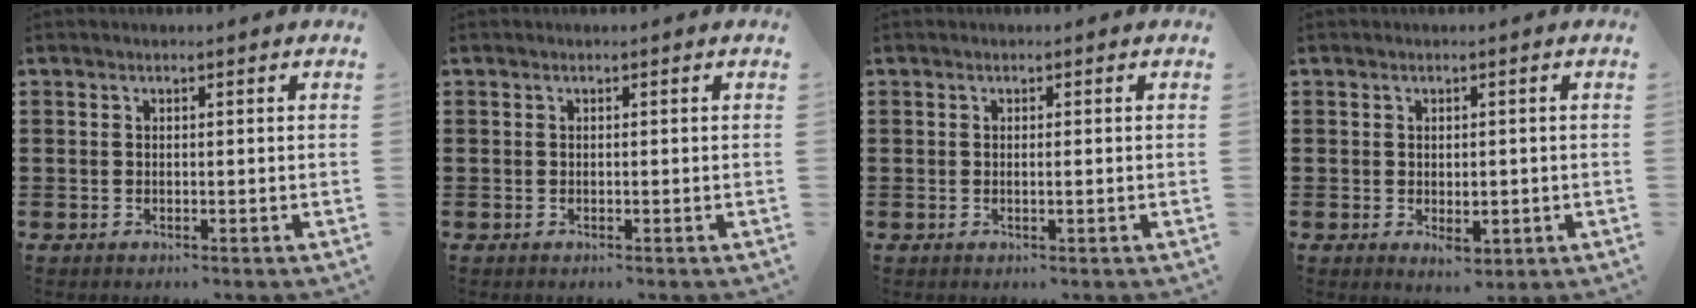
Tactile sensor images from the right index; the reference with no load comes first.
{"total": 0.0}
{"total": 0.7, "force": [-0.1, 0.1, 0.7], "torque": [-0.012, -0.002, -0.001]}
{"total": 2.4, "force": [-0.3, 1.5, 1.8], "torque": [-0.027, -0.002, -0.007]}